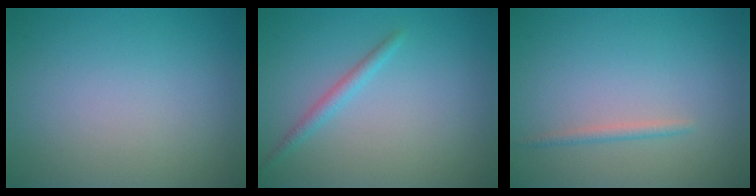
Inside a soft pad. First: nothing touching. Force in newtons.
{"total": 1.4, "press": 1.4, "slide": 0.0}
{"total": 1.0, "press": 1.0, "slide": 0.0}